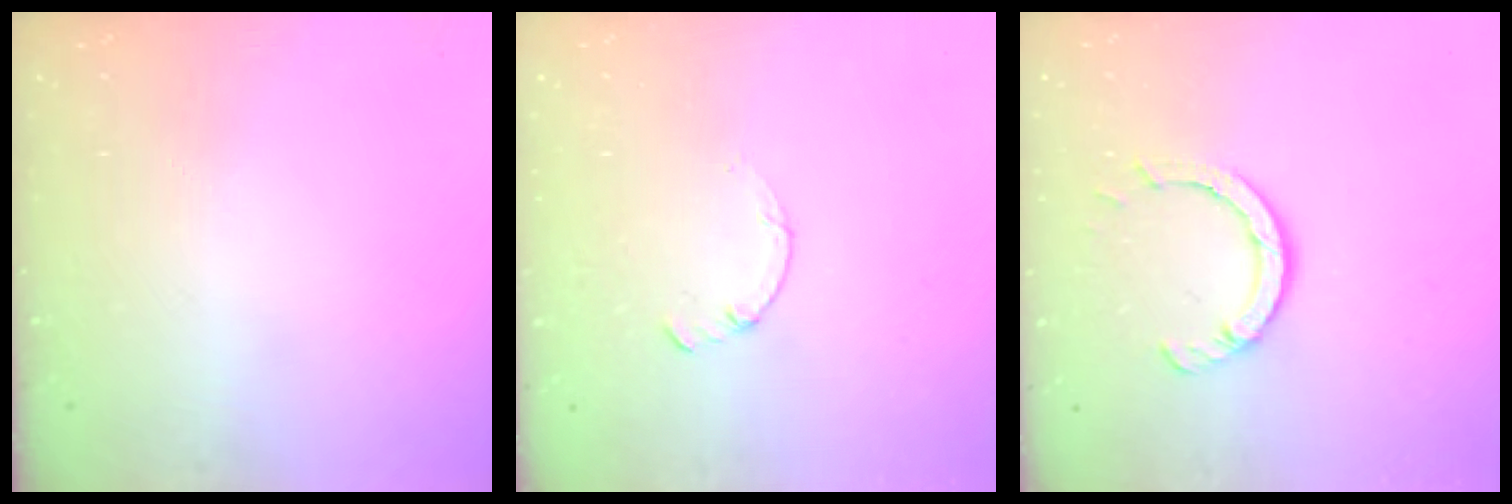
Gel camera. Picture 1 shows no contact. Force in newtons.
{"total": 0.0}
{"total": 5.7, "press": 5.6, "slide": 0.7}